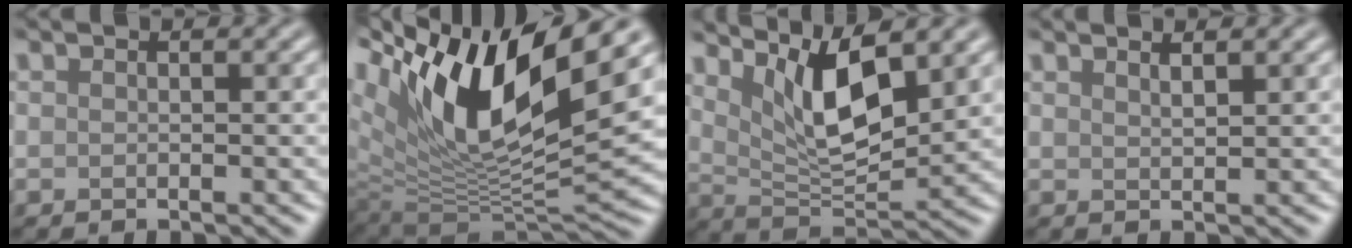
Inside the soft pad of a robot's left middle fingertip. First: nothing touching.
{"total": 15.1, "force": [6.4, 6.1, 12.2], "torque": [-0.232, 0.003, 0.114]}
{"total": 7.1, "force": [3.6, 2.2, 5.7], "torque": [-0.102, -0.013, 0.068]}
{"total": 1.3, "force": [1.1, 0.4, 0.7], "torque": [-0.005, 0.004, 0.013]}